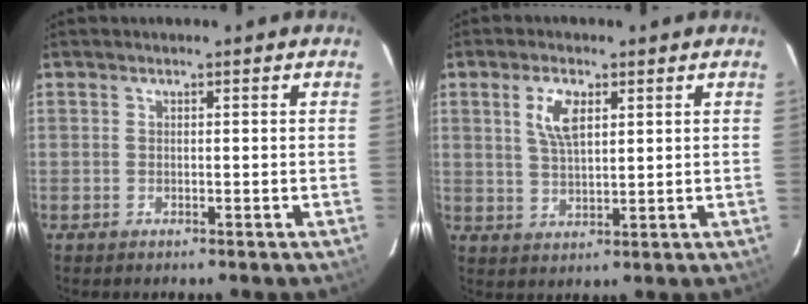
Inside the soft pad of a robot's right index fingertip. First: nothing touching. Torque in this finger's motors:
{"motor_torque": [0.26, -0.05, 0.29, 0.09]}